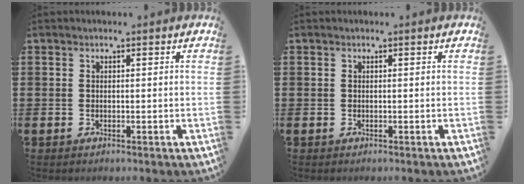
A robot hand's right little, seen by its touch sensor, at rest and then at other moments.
{"total": 0.0}